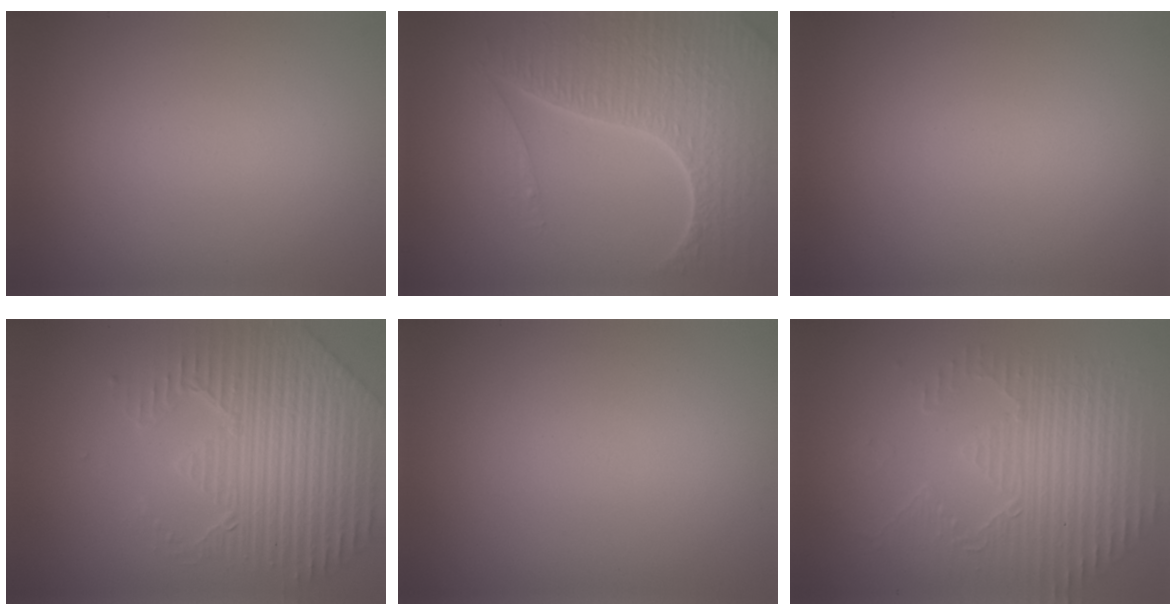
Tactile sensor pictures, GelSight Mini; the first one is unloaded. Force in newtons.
{"total": 7.6, "press": 5.5, "slide": 5.2}
{"total": 0.0}
{"total": 6.6, "press": 5.3, "slide": 4.0}
{"total": 0.0}
{"total": 5.6, "press": 3.5, "slide": 4.4}